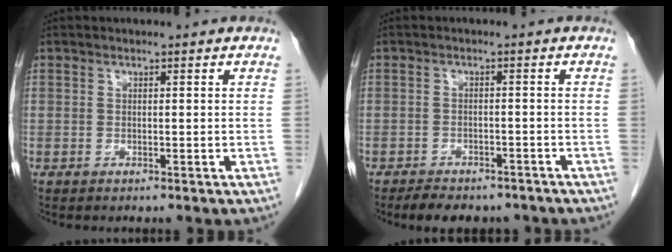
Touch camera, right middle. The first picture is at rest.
{"total": 7.6, "force": [-6.4, 3.0, 2.9], "torque": [-0.044, 0.000, -0.084]}